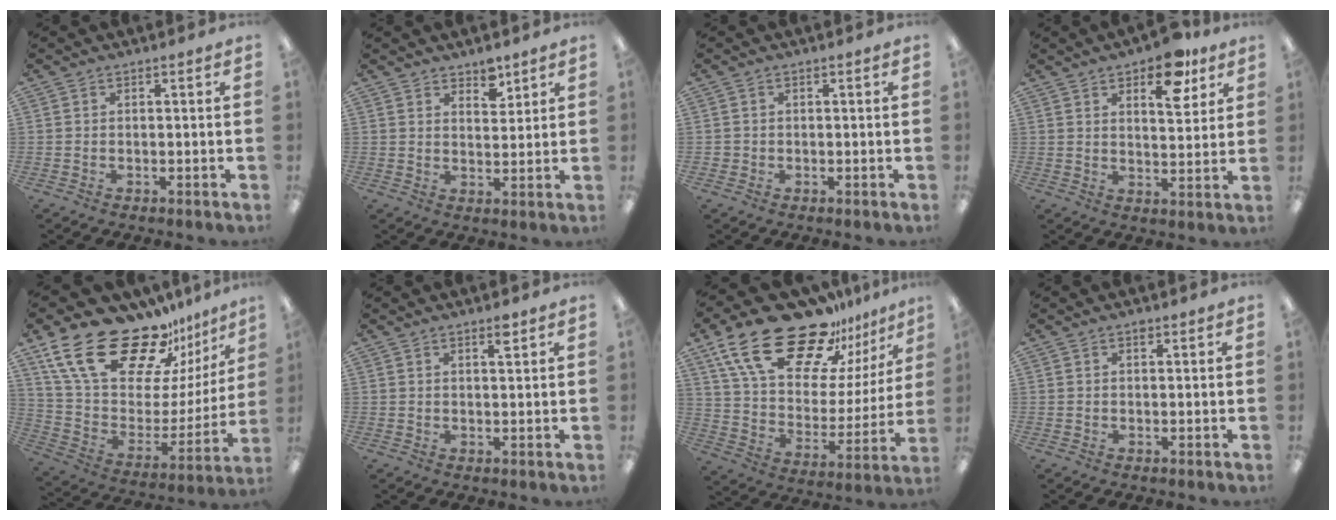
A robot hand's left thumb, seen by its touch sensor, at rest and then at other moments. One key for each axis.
{"total": 4.5, "fx": 3.9, "fy": 2.1, "fz": 1.0, "tx": -0.004, "ty": -0.024, "tz": 0.068}
{"total": 1.2, "fx": 0.0, "fy": 1.2, "fz": 0.0, "tx": -0.001, "ty": 0.006, "tz": -0.004}
{"total": 10.7, "fx": 7.1, "fy": 4.7, "fz": 6.4, "tx": -0.071, "ty": -0.036, "tz": 0.116}
{"total": 26.0, "fx": 19.0, "fy": 11.5, "fz": 13.6, "tx": -0.228, "ty": -0.122, "tz": 0.345}
{"total": 2.5, "fx": 1.9, "fy": 0.6, "fz": 1.5, "tx": -0.026, "ty": -0.002, "tz": 0.032}
{"total": 25.9, "fx": 18.4, "fy": 12.0, "fz": 13.7, "tx": -0.229, "ty": -0.112, "tz": 0.326}
{"total": 1.2, "fx": 0.8, "fy": 0.6, "fz": 0.7, "tx": -0.007, "ty": -0.001, "tz": 0.012}